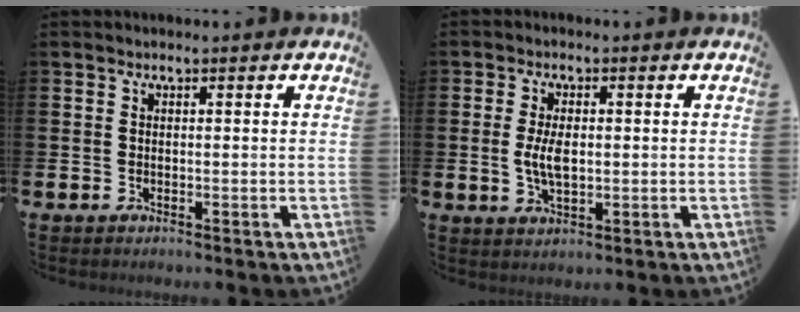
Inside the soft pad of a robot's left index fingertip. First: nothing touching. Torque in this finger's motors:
{"motor_torque": [0.98, 0.18, 0.19, 0.07]}